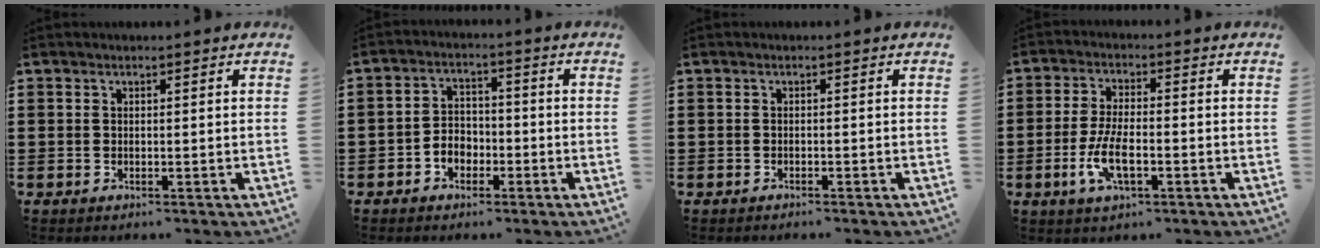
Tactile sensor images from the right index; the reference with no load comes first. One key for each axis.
{"total": 3.7, "fx": -2.0, "fy": 2.8, "fz": 1.5, "tx": -0.034, "ty": 0.008, "tz": -0.041}
{"total": 0.6, "fx": -0.5, "fy": -0.1, "fz": 0.1, "tx": -0.004, "ty": -0.004, "tz": -0.010}
{"total": 6.5, "fx": -2.1, "fy": 2.3, "fz": 5.7, "tx": -0.128, "ty": -0.008, "tz": -0.044}